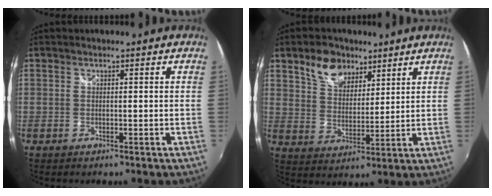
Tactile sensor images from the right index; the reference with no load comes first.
{"total": 8.7, "force": [5.7, 5.3, 3.9], "torque": [-0.070, 0.019, 0.104]}